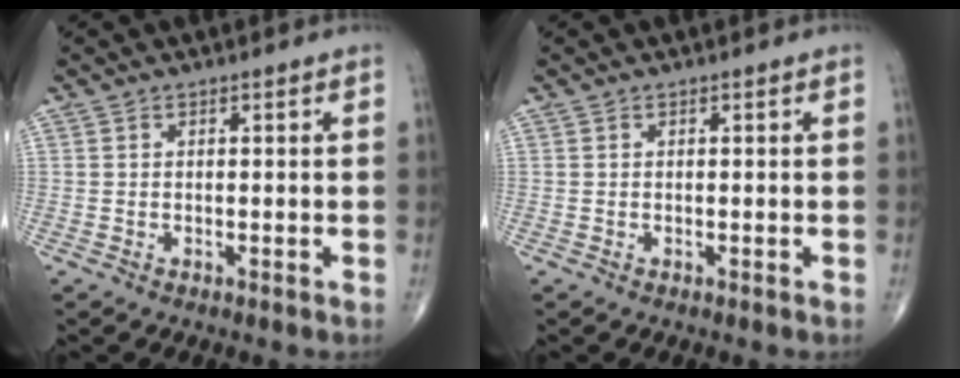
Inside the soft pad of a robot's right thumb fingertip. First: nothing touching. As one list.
[{"total": 0.0}]